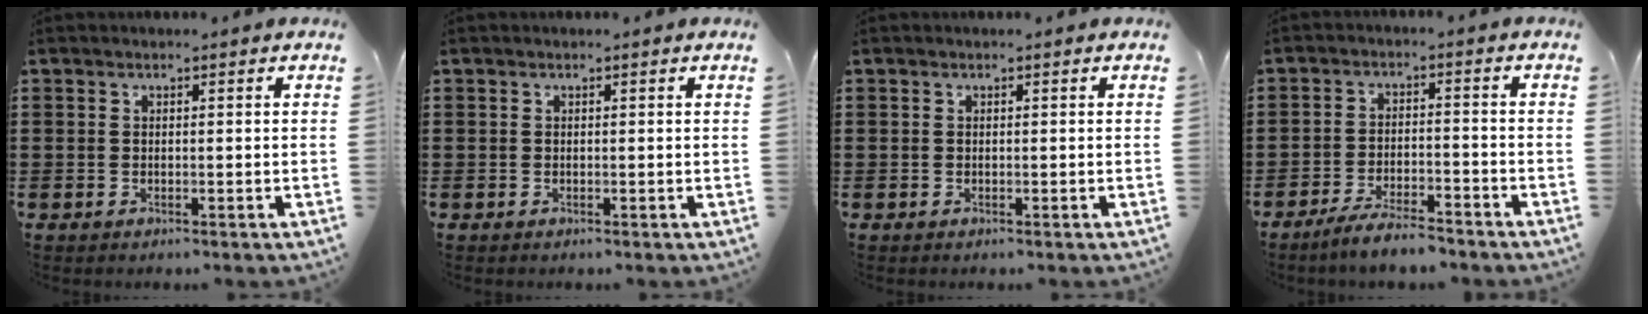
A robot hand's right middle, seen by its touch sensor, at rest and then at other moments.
{"total": 0.0}
{"total": 0.0}
{"total": 4.8, "force": [-4.4, 0.3, 2.0], "torque": [-0.048, -0.005, -0.087]}